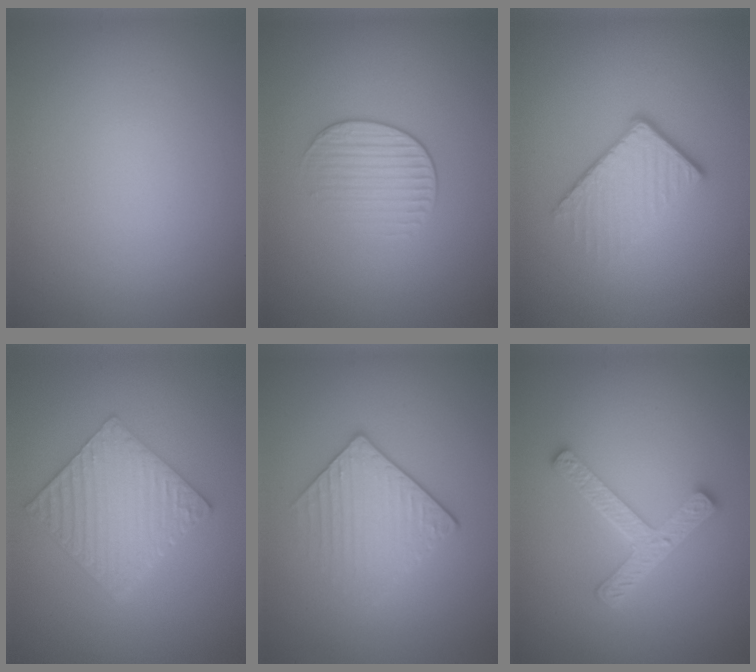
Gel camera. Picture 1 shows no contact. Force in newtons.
{"total": 1.7, "press": 1.1, "slide": 1.3}
{"total": 3.9, "press": 2.7, "slide": 2.9}
{"total": 6.5, "press": 4.5, "slide": 4.7}
{"total": 3.1, "press": 2.9, "slide": 1.1}
{"total": 4.3, "press": 3.3, "slide": 2.7}